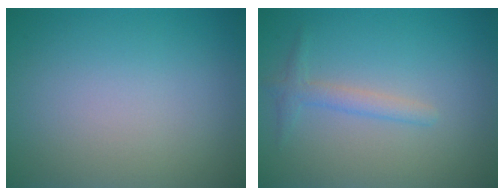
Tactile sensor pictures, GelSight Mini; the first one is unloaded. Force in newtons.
{"total": 1.6, "press": 1.6, "slide": 0.1}